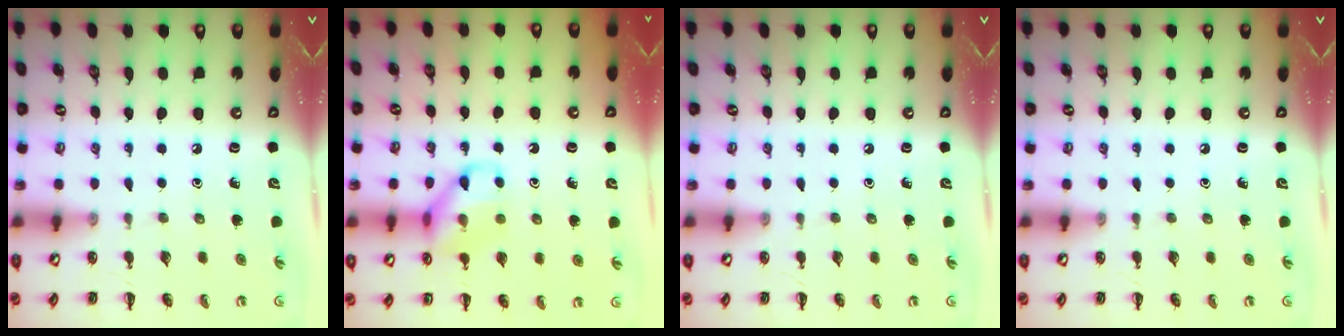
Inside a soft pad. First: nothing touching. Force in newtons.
{"total": 11.1, "press": 11.1, "slide": 0.6}
{"total": 0.0}
{"total": 0.0}